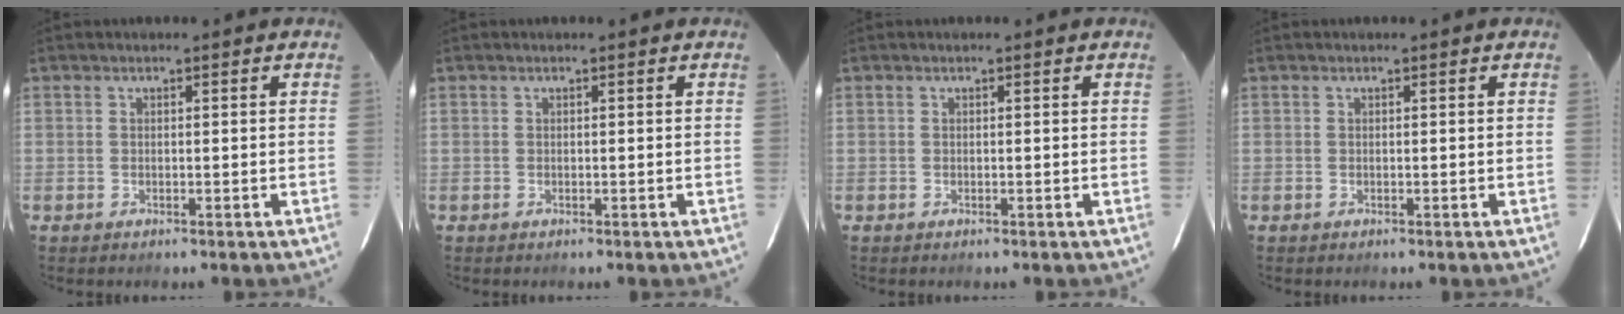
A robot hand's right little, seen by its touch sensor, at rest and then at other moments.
{"total": 0.0}
{"total": 0.0}
{"total": 0.0}